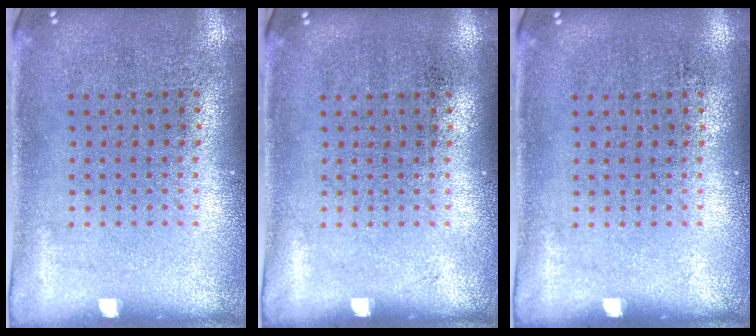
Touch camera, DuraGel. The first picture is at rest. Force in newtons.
{"total": 0.0}
{"total": 0.0}